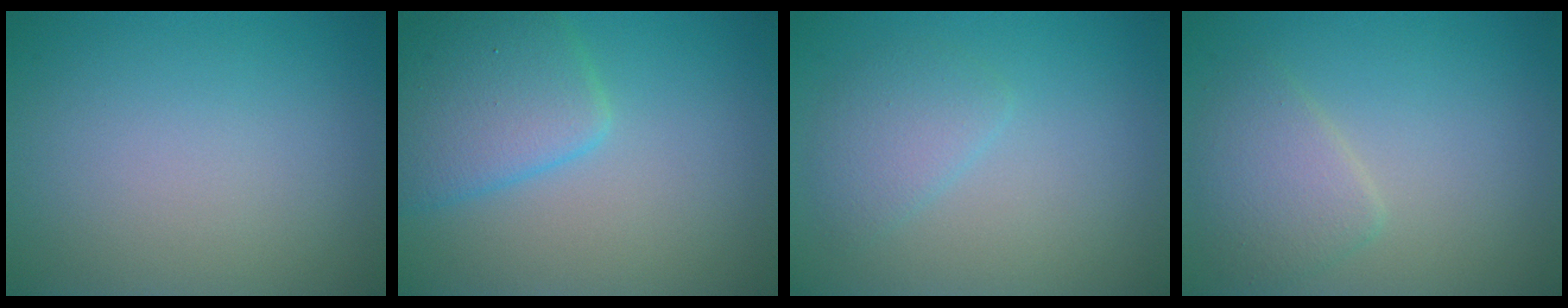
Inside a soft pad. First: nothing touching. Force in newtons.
{"total": 5.1, "press": 5.1, "slide": 0.2}
{"total": 2.2, "press": 2.1, "slide": 0.1}
{"total": 2.9, "press": 2.9, "slide": 0.1}